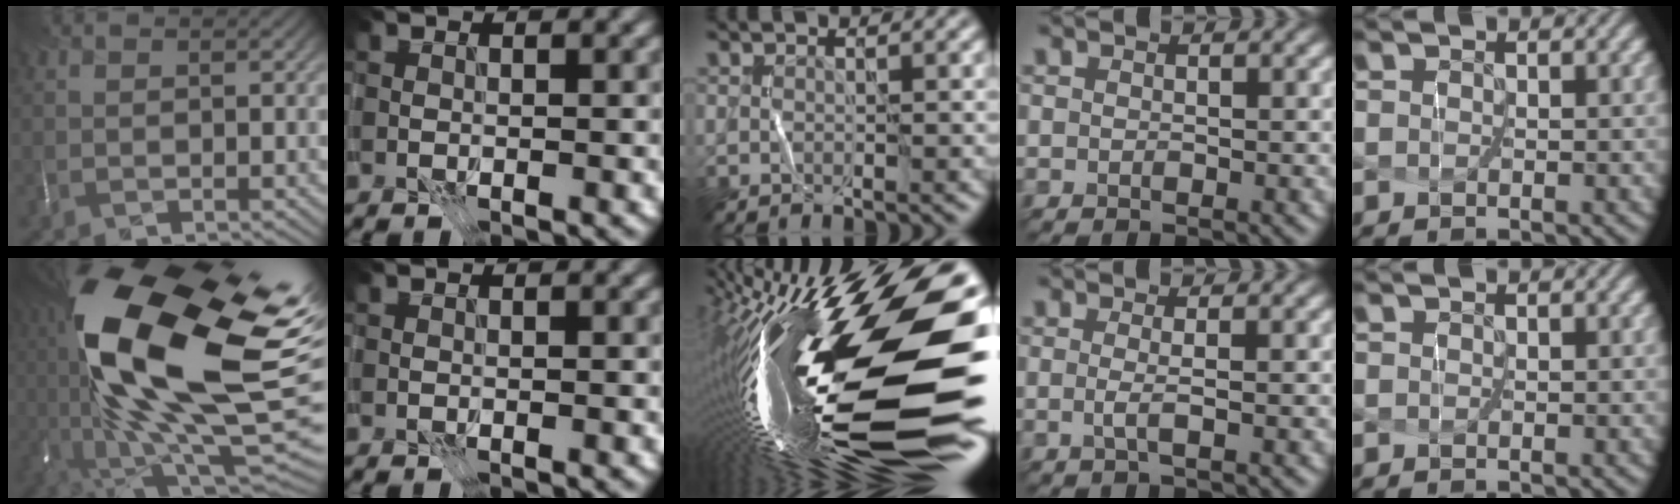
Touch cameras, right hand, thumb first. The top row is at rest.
{"thumb": {"total": 22.6, "force": [2.7, 9.0, 20.5], "torque": [-0.406, -0.028, 0.049]}, "middle": {"total": 21.1, "force": [-2.3, 6.0, 20.1], "torque": [-0.368, -0.022, -0.049]}, "ring": {"total": 0.7, "force": [-0.1, -0.2, 0.6], "torque": [-0.021, 0.000, 0.004]}}